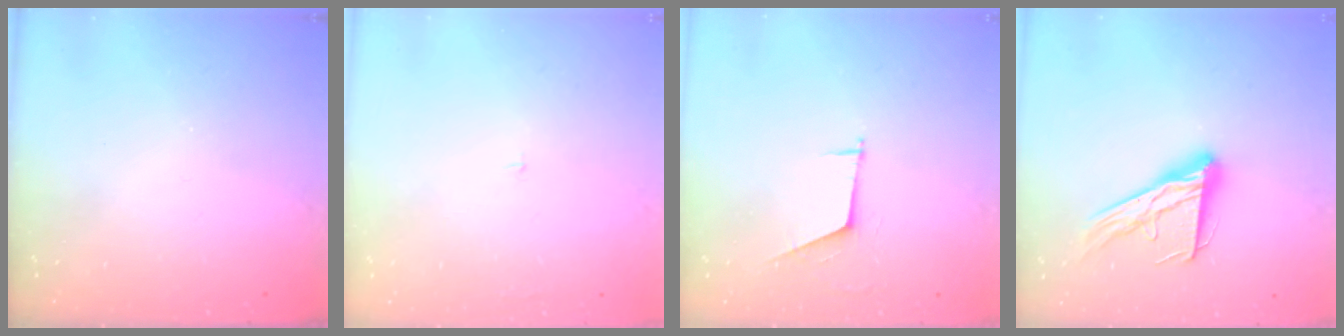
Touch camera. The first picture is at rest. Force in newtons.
{"total": 1.2, "press": 1.2, "slide": 0.1}
{"total": 5.7, "press": 5.7, "slide": 0.3}
{"total": 14.8, "press": 14.8, "slide": 1.3}